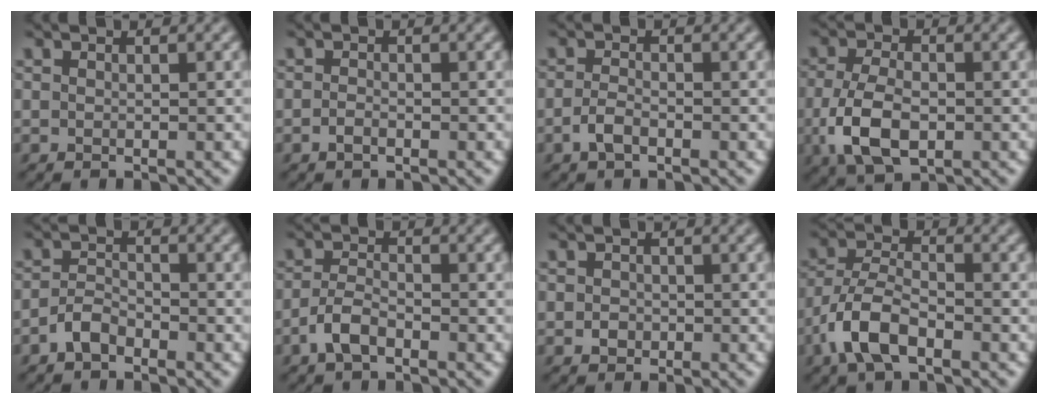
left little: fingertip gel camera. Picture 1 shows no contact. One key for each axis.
{"total": 1.0, "fx": -0.6, "fy": 0.4, "fz": 0.6, "tx": -0.013, "ty": 0.001, "tz": -0.014}
{"total": 1.8, "fx": -1.1, "fy": 0.7, "fz": 1.2, "tx": -0.025, "ty": 0.002, "tz": -0.025}
{"total": 5.6, "fx": -1.7, "fy": 3.1, "fz": 4.3, "tx": -0.098, "ty": -0.007, "tz": -0.033}
{"total": 2.2, "fx": -1.7, "fy": 1.0, "fz": 1.1, "tx": -0.020, "ty": 0.008, "tz": -0.037}
{"total": 2.6, "fx": -1.7, "fy": 1.0, "fz": 1.7, "tx": -0.036, "ty": 0.004, "tz": -0.040}
{"total": 1.0, "fx": -0.4, "fy": 0.9, "fz": 0.4, "tx": -0.005, "ty": -0.004, "tz": -0.010}
{"total": 5.5, "fx": -3.0, "fy": 2.4, "fz": 3.9, "tx": -0.078, "ty": 0.002, "tz": -0.068}